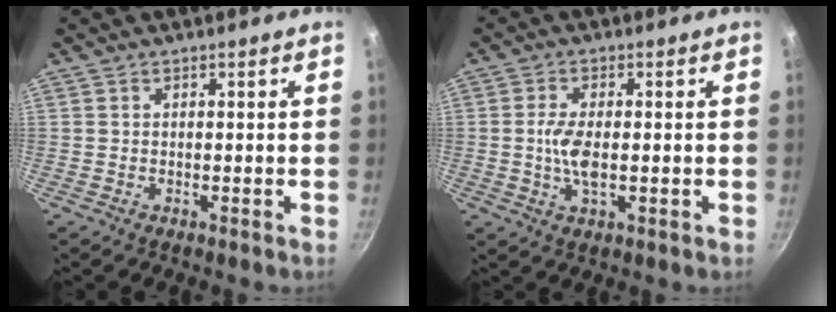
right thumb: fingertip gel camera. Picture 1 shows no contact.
{"total": 5.6, "force": [-0.3, 2.4, 5.1], "torque": [-0.107, -0.003, -0.010]}